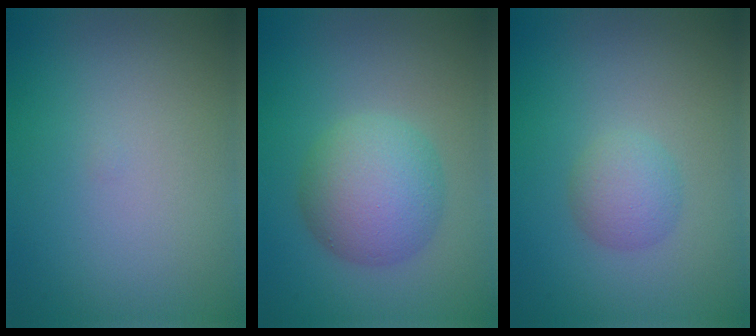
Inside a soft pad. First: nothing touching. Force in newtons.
{"total": 5.6, "press": 5.6, "slide": 0.1}
{"total": 2.2, "press": 2.2, "slide": 0.1}